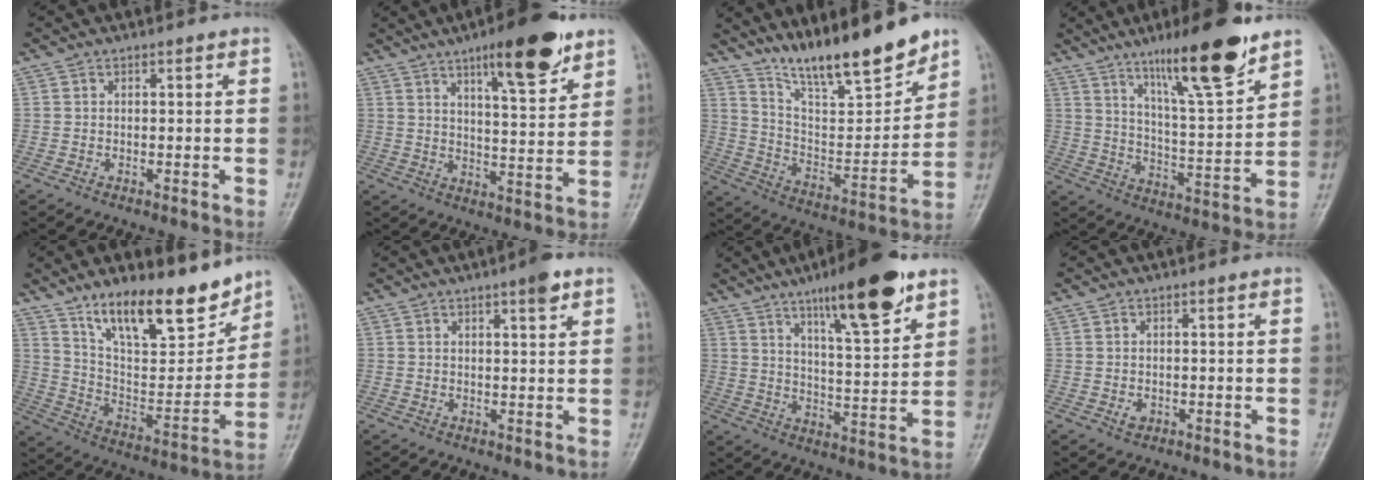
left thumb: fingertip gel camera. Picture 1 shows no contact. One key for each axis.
{"total": 13.7, "fx": 8.6, "fy": 3.4, "fz": 10.2, "tx": -0.127, "ty": -0.048, "tz": 0.129}
{"total": 17.3, "fx": 14.1, "fy": 3.3, "fz": 9.6, "tx": -0.123, "ty": -0.088, "tz": 0.253}
{"total": 17.4, "fx": 11.6, "fy": 2.9, "fz": 12.6, "tx": -0.184, "ty": -0.065, "tz": 0.195}
{"total": 19.5, "fx": 14.1, "fy": 6.6, "fz": 11.8, "tx": -0.142, "ty": -0.085, "tz": 0.246}
{"total": 3.5, "fx": 2.2, "fy": 0.5, "fz": 2.7, "tx": -0.035, "ty": -0.010, "tz": 0.031}
{"total": 16.2, "fx": 10.1, "fy": 3.3, "fz": 12.3, "tx": -0.172, "ty": -0.053, "tz": 0.165}
{"total": 1.3, "fx": -0.3, "fy": 1.0, "fz": 0.8, "tx": -0.007, "ty": 0.000, "tz": -0.001}